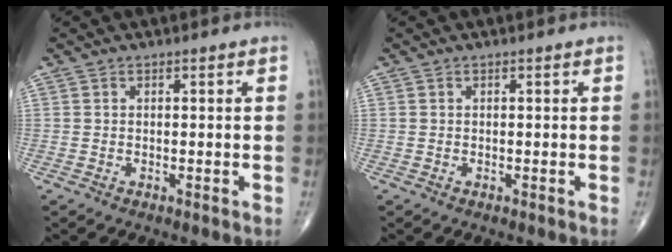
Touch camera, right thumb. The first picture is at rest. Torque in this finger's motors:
{"motor_torque": [0.02, -0.01, 0.01, 0.01, 0.00]}